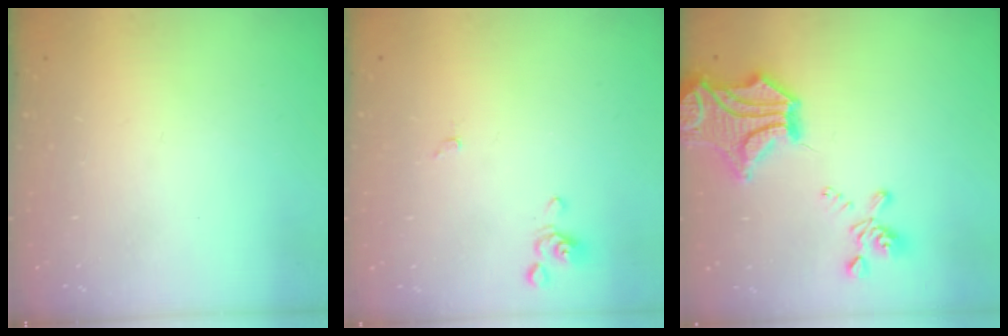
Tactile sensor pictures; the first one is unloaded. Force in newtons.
{"total": 0.0}
{"total": 10.1, "press": 9.5, "slide": 3.3}